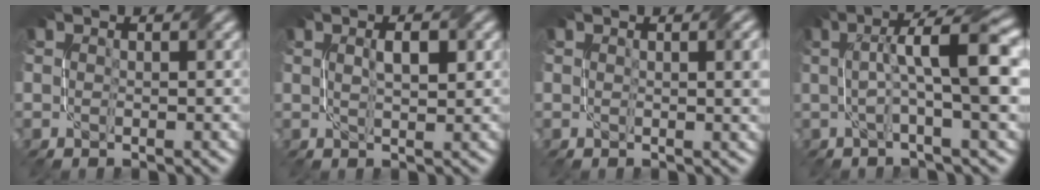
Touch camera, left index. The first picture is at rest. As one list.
[{"total": 2.3, "force": [0.7, 0.5, 2.2], "torque": [-0.033, -0.001, 0.014]}, {"total": 2.8, "force": [0.8, 0.8, 2.6], "torque": [-0.024, 0.005, 0.011]}, {"total": 7.8, "force": [1.3, 1.3, 7.5], "torque": [-0.112, 0.016, 0.017]}]